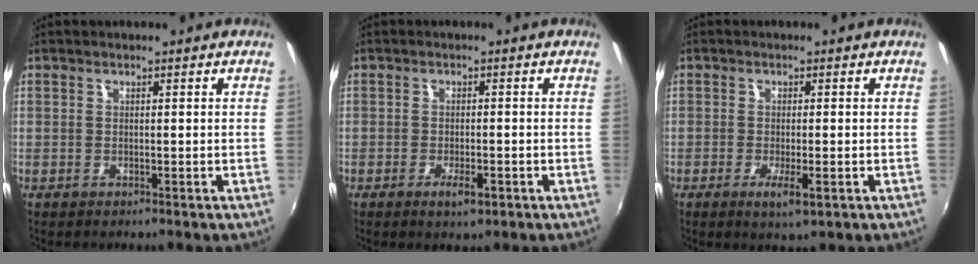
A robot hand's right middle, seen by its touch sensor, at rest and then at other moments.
{"total": 3.1, "force": [-1.5, 0.8, 2.5], "torque": [-0.051, -0.006, -0.025]}
{"total": 3.7, "force": [-1.4, 0.6, 3.4], "torque": [-0.066, -0.011, -0.022]}